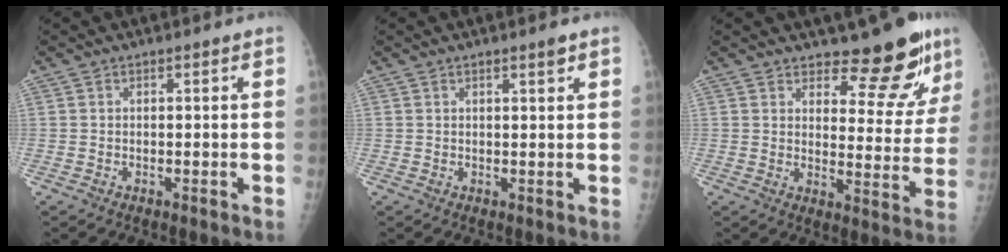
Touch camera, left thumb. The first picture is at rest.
{"total": 1.5, "force": [1.0, 0.1, 1.1], "torque": [-0.015, -0.006, 0.015]}
{"total": 11.8, "force": [9.8, 3.9, 5.3], "torque": [-0.032, -0.089, 0.127]}